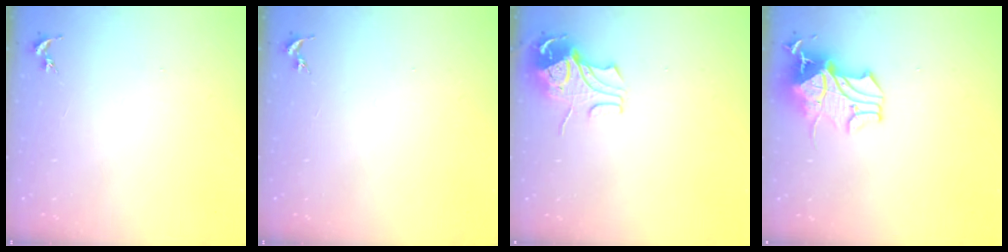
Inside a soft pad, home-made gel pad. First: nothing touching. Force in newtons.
{"total": 0.0}
{"total": 9.0, "press": 8.9, "slide": 1.0}
{"total": 18.0, "press": 18.0, "slide": 0.2}